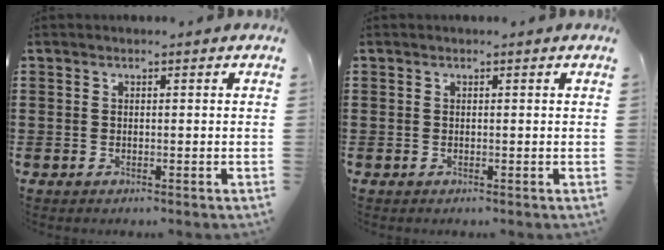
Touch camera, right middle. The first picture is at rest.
{"total": 0.0}